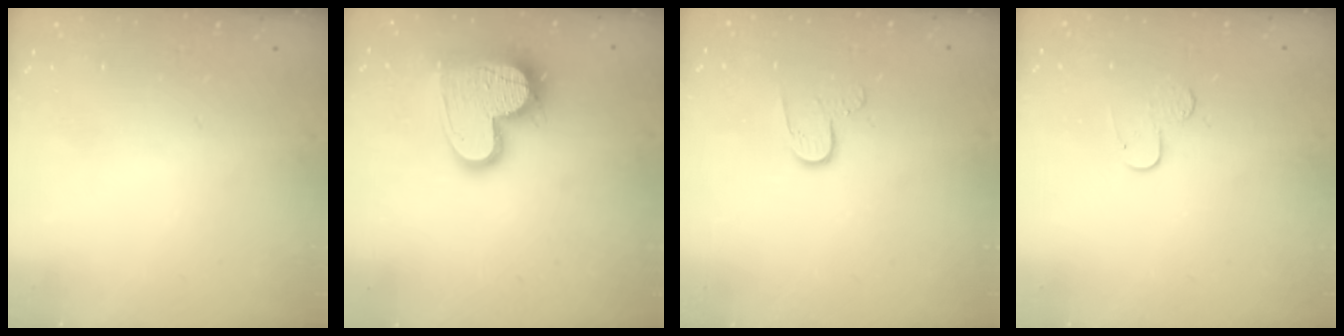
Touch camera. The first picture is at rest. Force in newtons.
{"total": 16.4, "press": 16.3, "slide": 1.2}
{"total": 5.9, "press": 5.9, "slide": 0.6}
{"total": 5.5, "press": 5.5, "slide": 0.5}